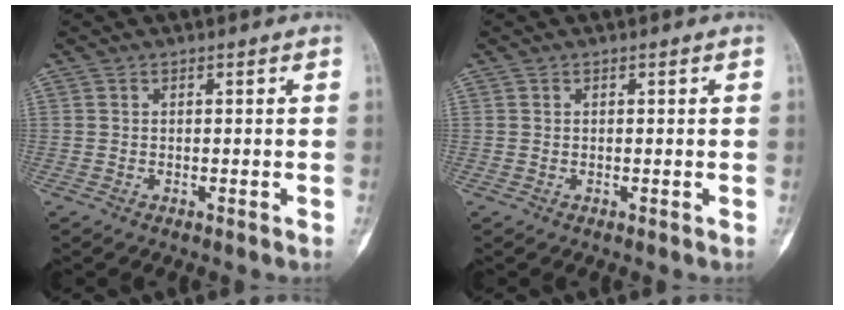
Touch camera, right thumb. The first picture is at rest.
{"total": 0.0}